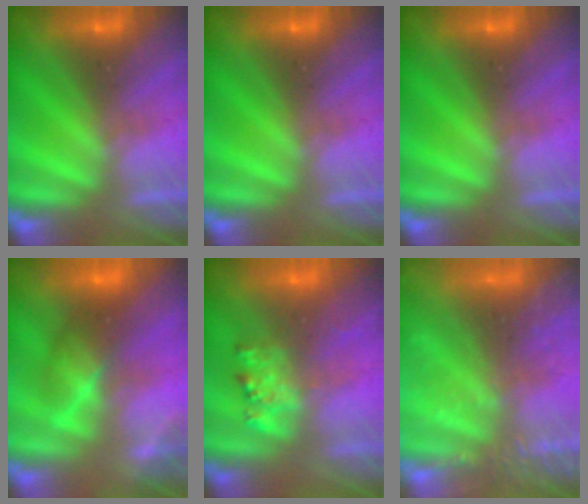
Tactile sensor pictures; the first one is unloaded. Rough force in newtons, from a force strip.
{"total": 0.0}
{"total": 0.0}
{"total": 3.9}
{"total": 2.2}
{"total": 7.2}